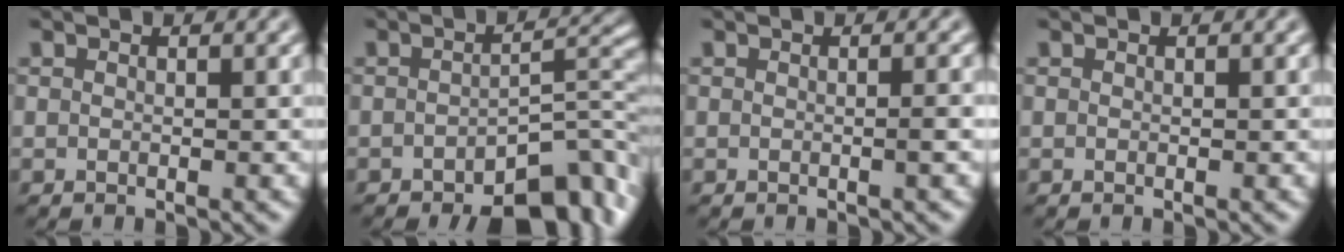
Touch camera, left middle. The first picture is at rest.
{"total": 7.7, "force": [-4.7, 2.9, 5.3], "torque": [-0.061, 0.003, -0.070]}
{"total": 0.9, "force": [-0.1, 0.1, 0.9], "torque": [-0.010, 0.001, -0.004]}
{"total": 0.0}